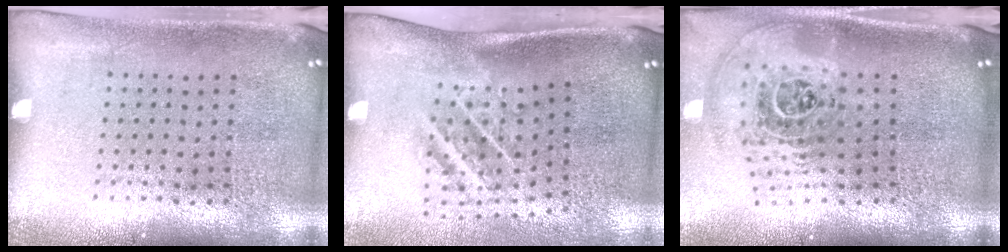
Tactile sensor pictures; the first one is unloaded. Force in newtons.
{"total": 1.9, "press": 1.2, "slide": 1.5}
{"total": 2.8, "press": 1.9, "slide": 2.0}